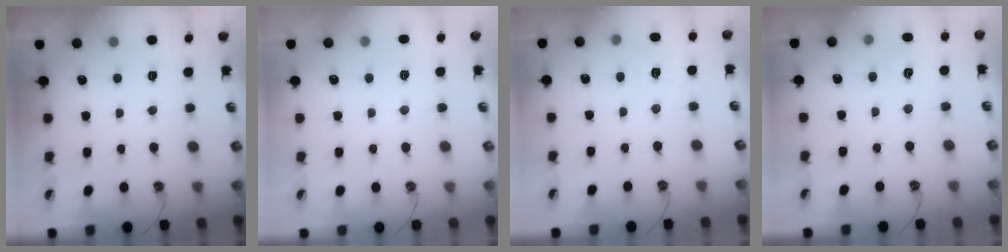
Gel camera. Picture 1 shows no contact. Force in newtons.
{"total": 2.4, "press": 2.4, "slide": 0.4}
{"total": 6.3, "press": 6.3, "slide": 0.8}
{"total": 5.5, "press": 5.4, "slide": 0.6}